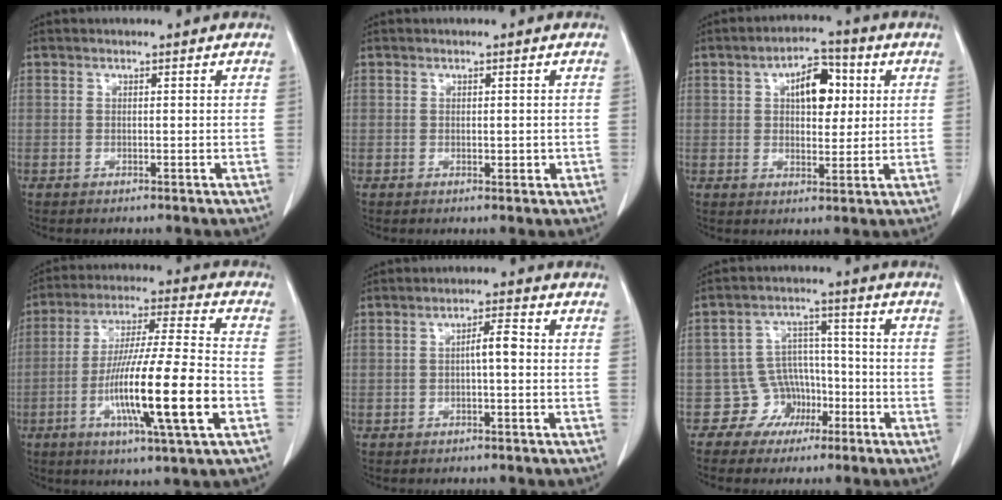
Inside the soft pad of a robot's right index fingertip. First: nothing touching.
{"total": 1.4, "force": [-0.1, 0.7, 1.2], "torque": [-0.017, -0.002, 0.003]}
{"total": 7.8, "force": [2.2, 4.0, 6.3], "torque": [-0.096, 0.019, 0.034]}
{"total": 17.8, "force": [-5.3, 0.5, 17.0], "torque": [-0.307, -0.014, -0.091]}
{"total": 3.1, "force": [-0.1, 0.5, 3.0], "torque": [-0.050, 0.007, -0.004]}
{"total": 6.2, "force": [-3.1, 5.4, 0.1], "torque": [0.018, 0.022, -0.045]}